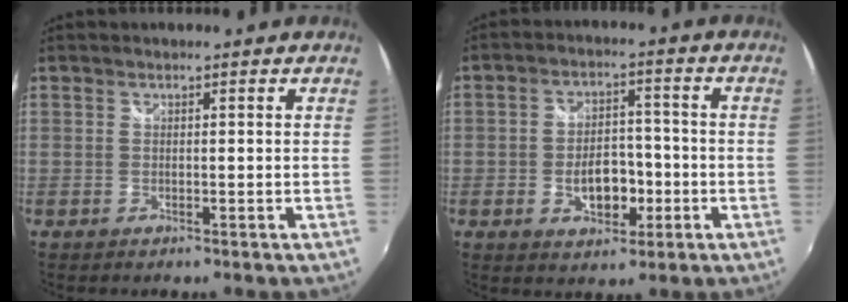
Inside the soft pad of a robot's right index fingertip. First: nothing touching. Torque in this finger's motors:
{"motor_torque": [0.25, -0.14, 0.22, 0.07]}